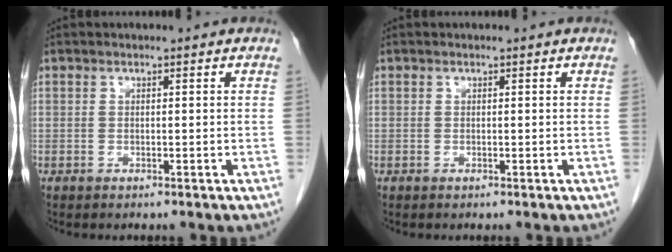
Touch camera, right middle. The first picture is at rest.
{"total": 0.0}